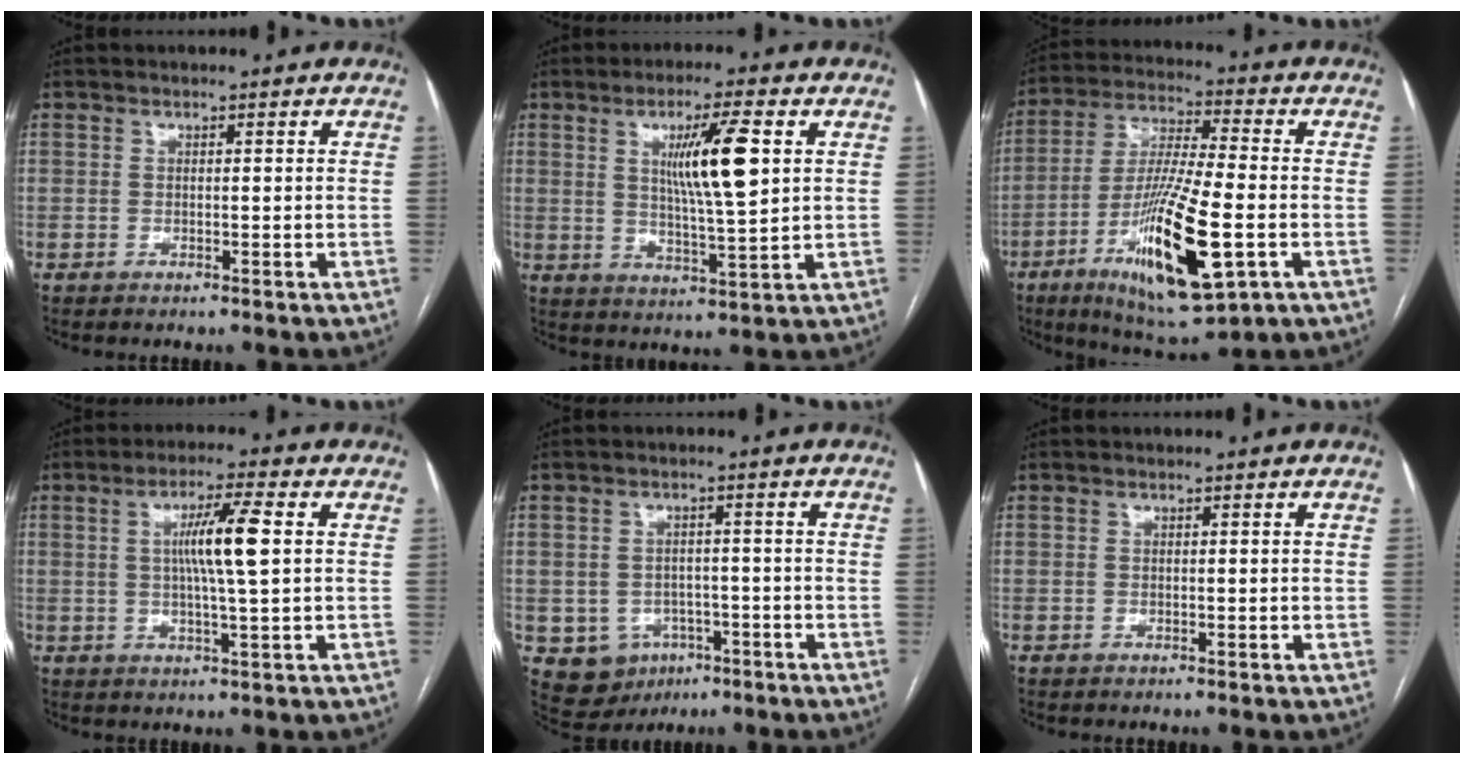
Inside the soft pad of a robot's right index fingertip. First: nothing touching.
{"total": 9.8, "force": [2.8, 0.6, 9.4], "torque": [-0.159, -0.005, 0.047]}
{"total": 18.1, "force": [-5.9, 2.8, 16.9], "torque": [-0.323, -0.027, -0.096]}
{"total": 7.5, "force": [1.2, -0.2, 7.4], "torque": [-0.133, 0.001, 0.019]}
{"total": 7.1, "force": [-2.9, 6.3, 1.8], "torque": [-0.032, 0.009, -0.030]}
{"total": 0.0}